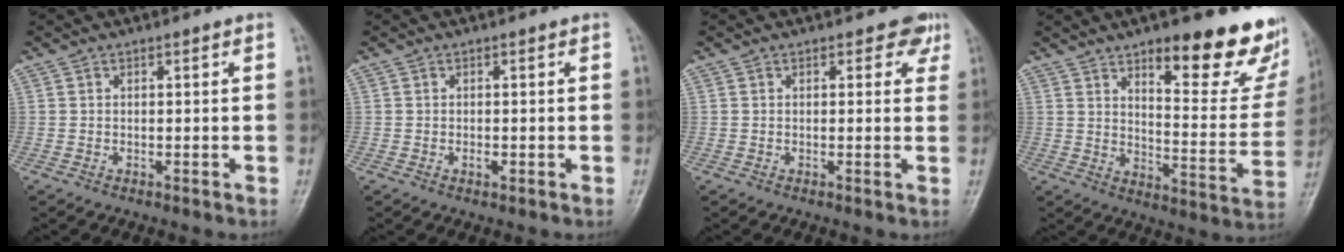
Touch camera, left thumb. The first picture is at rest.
{"total": 0.9, "force": [-0.2, 0.5, 0.7], "torque": [-0.012, -0.001, -0.003]}
{"total": 2.6, "force": [1.6, 1.8, 1.1], "torque": [0.016, -0.005, 0.011]}
{"total": 21.5, "force": [13.1, 6.9, 15.5], "torque": [-0.152, -0.079, 0.182]}